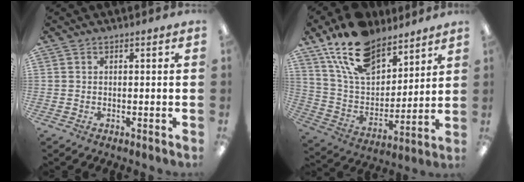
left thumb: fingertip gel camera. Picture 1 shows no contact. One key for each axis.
{"total": 18.4, "fx": 13.3, "fy": 9.5, "fz": 8.6, "tx": -0.174, "ty": -0.064, "tz": 0.245}